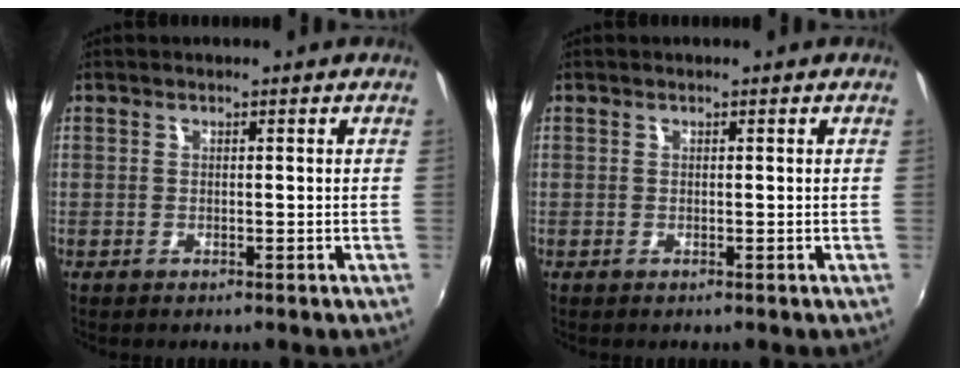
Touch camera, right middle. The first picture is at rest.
{"total": 0.0}